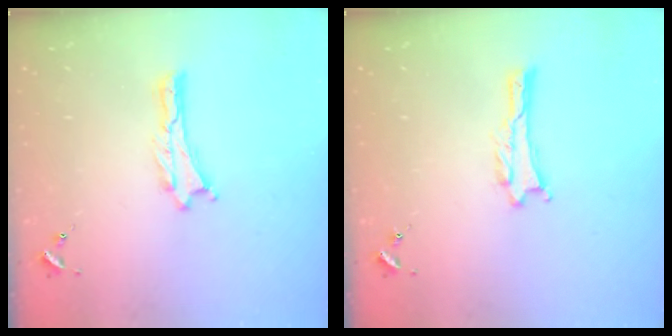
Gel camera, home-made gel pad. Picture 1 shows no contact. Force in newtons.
{"total": 0.6, "press": 0.6, "slide": 0.1}